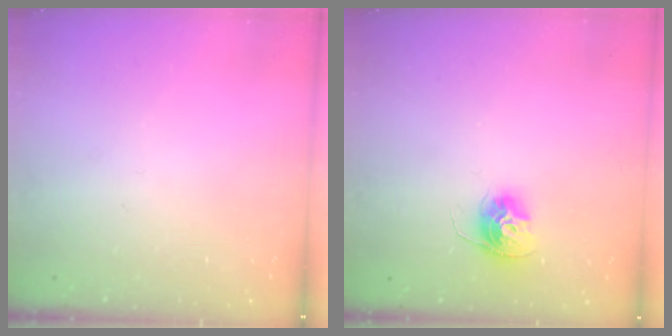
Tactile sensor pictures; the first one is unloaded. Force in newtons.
{"total": 11.4, "press": 11.4, "slide": 1.0}